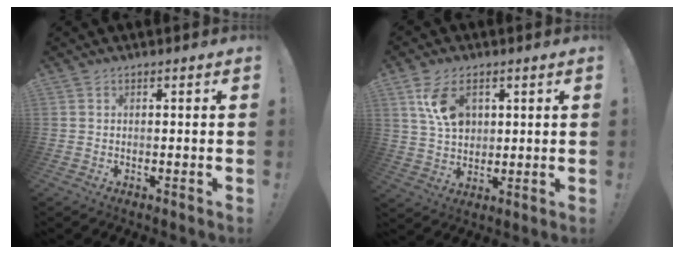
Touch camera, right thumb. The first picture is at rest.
{"total": 10.6, "force": [4.3, 6.8, 7.0], "torque": [-0.118, -0.007, 0.083]}